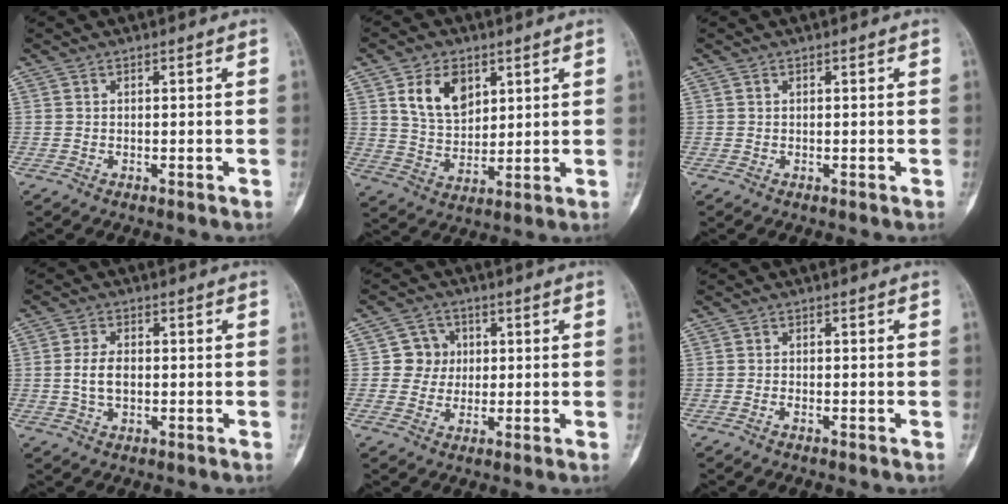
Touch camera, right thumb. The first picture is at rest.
{"total": 9.9, "force": [4.4, 6.5, 6.1], "torque": [-0.085, -0.023, 0.088]}
{"total": 0.0}
{"total": 4.9, "force": [-0.1, 3.0, 3.9], "torque": [-0.078, 0.005, -0.002]}
{"total": 5.5, "force": [0.7, 5.4, 1.0], "torque": [0.022, 0.009, 0.005]}
{"total": 0.7, "force": [-0.5, 0.3, 0.4], "torque": [-0.008, 0.004, -0.010]}